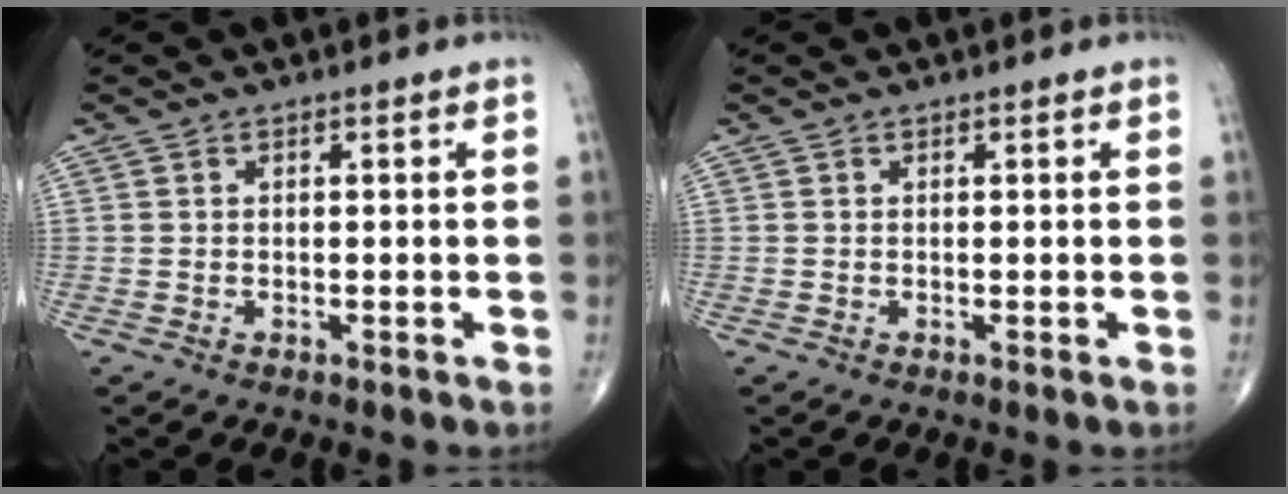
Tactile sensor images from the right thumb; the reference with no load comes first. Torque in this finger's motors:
{"motor_torque": [-0.12, -0.05, -0.17, -0.07, 0.03]}